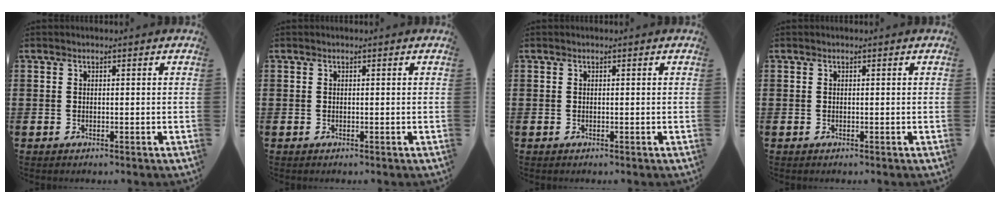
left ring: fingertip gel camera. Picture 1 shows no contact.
{"total": 0.0}
{"total": 0.0}
{"total": 0.0}